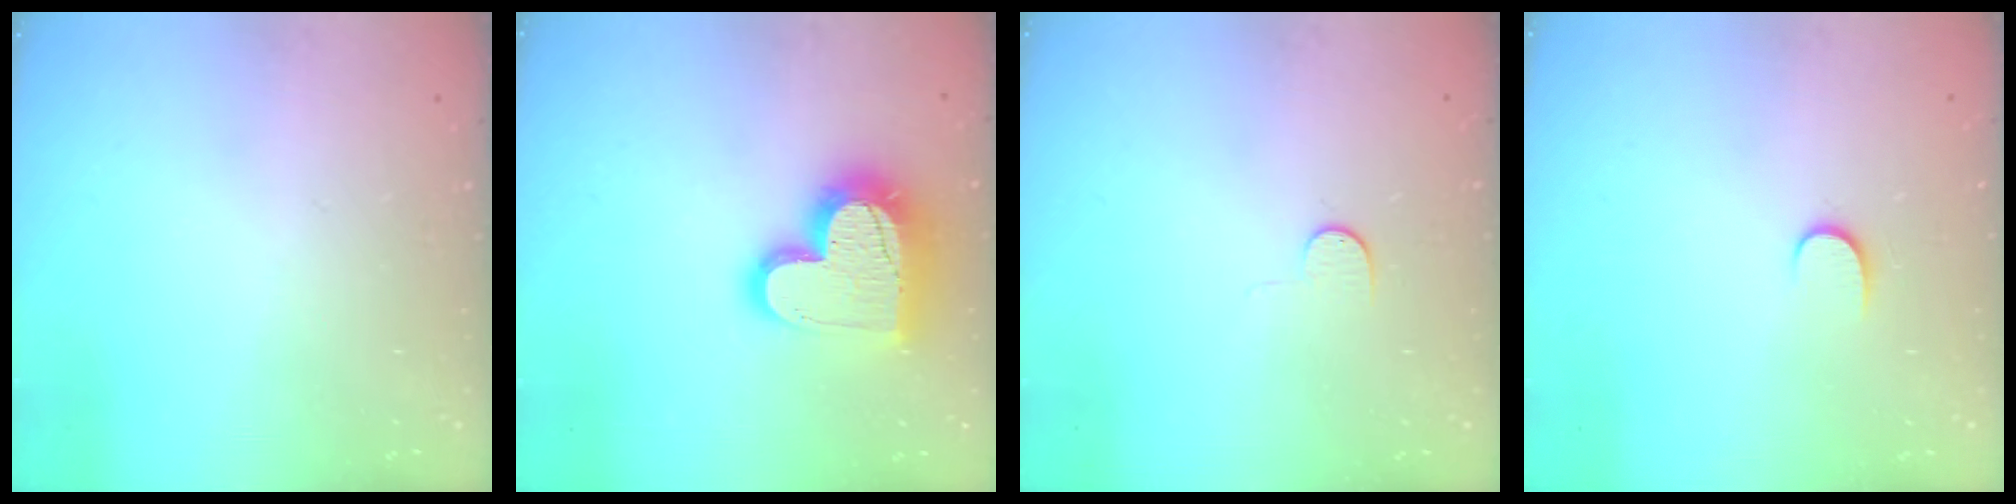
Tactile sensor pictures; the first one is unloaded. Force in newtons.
{"total": 17.7, "press": 17.7, "slide": 1.5}
{"total": 4.9, "press": 4.9, "slide": 0.5}
{"total": 5.3, "press": 5.3, "slide": 0.5}